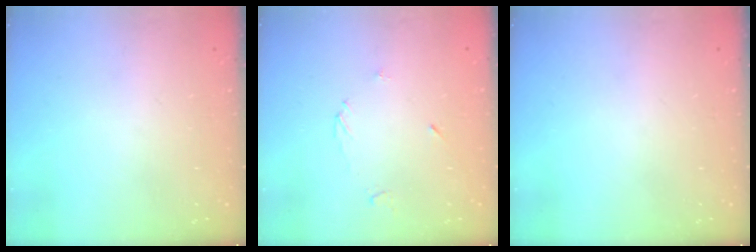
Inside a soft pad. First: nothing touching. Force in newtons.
{"total": 4.4, "press": 4.4, "slide": 0.5}
{"total": 0.0}